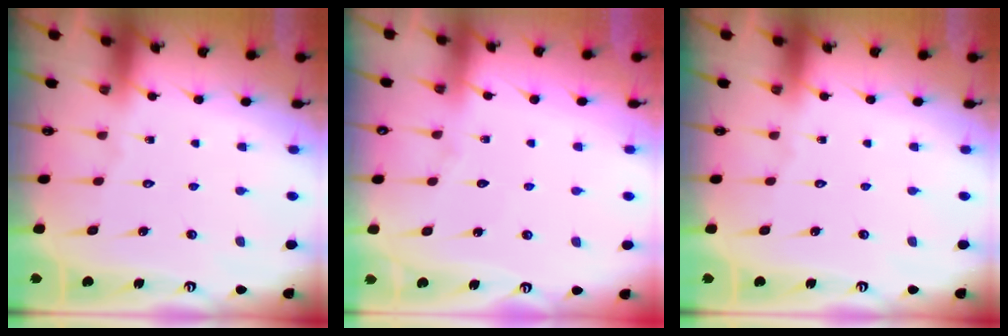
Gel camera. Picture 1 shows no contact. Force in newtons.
{"total": 3.5, "press": 3.5, "slide": 0.5}
{"total": 0.0}